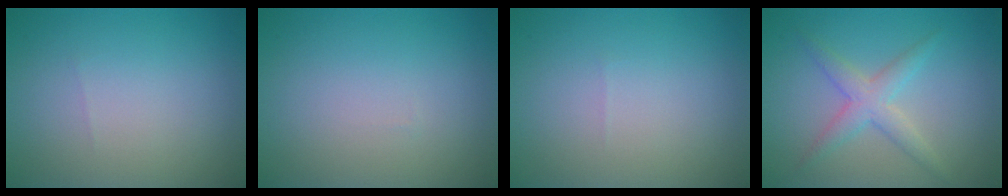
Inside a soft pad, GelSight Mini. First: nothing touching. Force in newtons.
{"total": 0.0}
{"total": 0.0}
{"total": 2.9, "press": 2.9, "slide": 0.0}